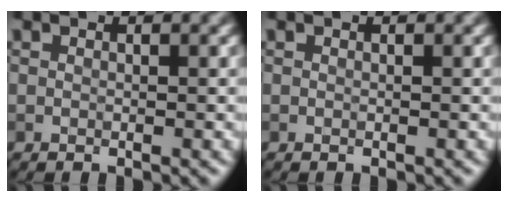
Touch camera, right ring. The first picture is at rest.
{"total": 0.0}